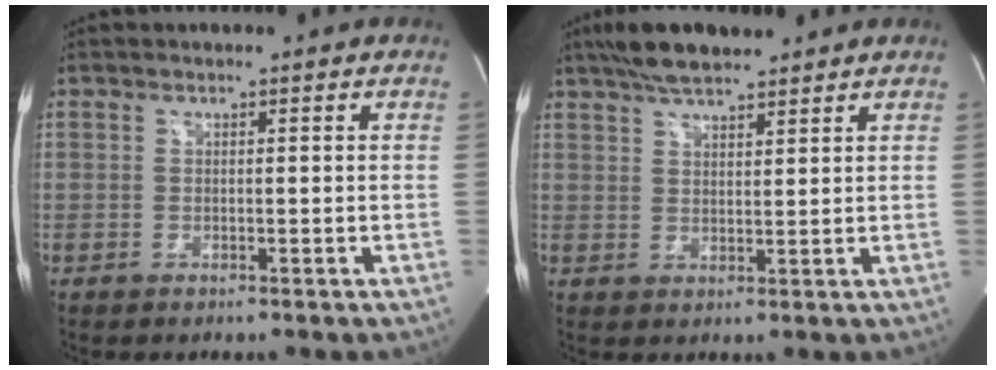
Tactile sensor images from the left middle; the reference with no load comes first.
{"total": 7.9, "force": [6.6, 1.5, 4.2], "torque": [-0.076, 0.024, 0.116]}